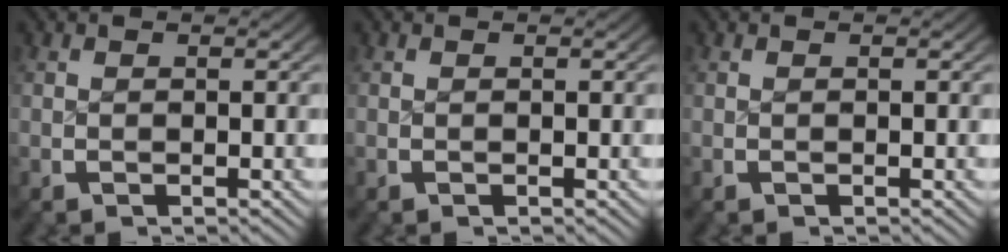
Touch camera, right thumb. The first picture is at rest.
{"total": 0.0}
{"total": 0.0}